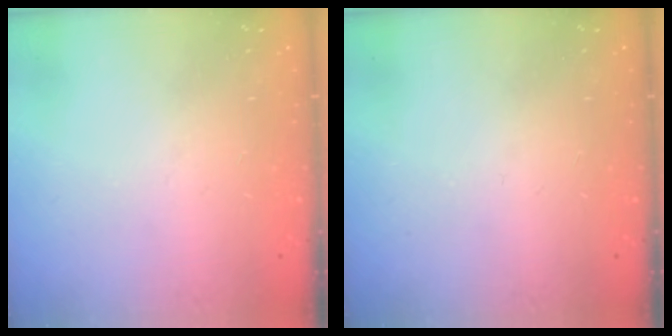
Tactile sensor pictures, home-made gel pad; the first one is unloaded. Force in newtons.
{"total": 0.0}